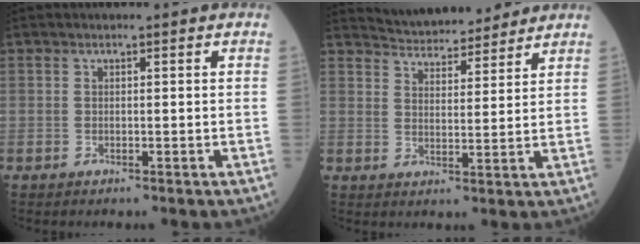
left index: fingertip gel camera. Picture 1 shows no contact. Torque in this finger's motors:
{"motor_torque": [0.09, -0.10, 0.06, 0.03]}